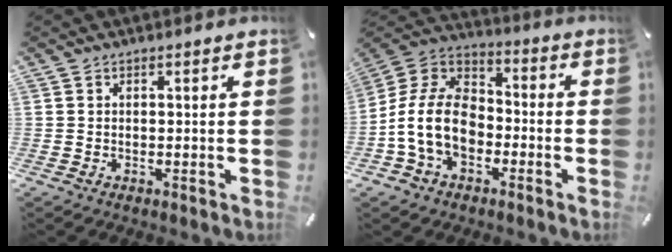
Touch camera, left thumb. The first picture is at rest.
{"total": 13.1, "force": [-4.0, 9.4, 8.1], "torque": [-0.187, 0.019, -0.075]}